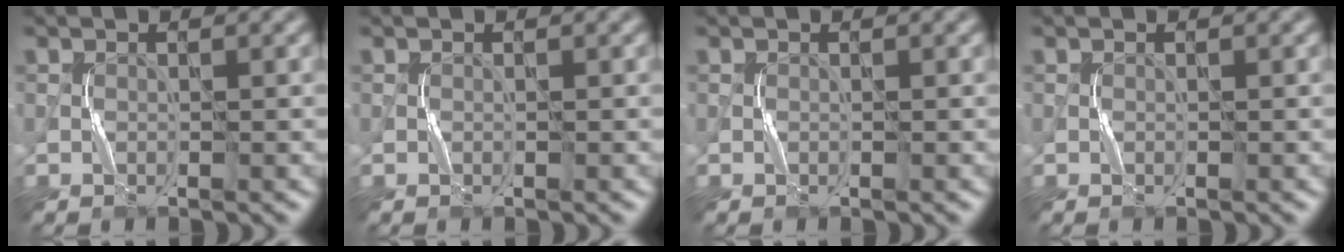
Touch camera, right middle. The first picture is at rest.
{"total": 0.0}
{"total": 0.0}
{"total": 0.0}